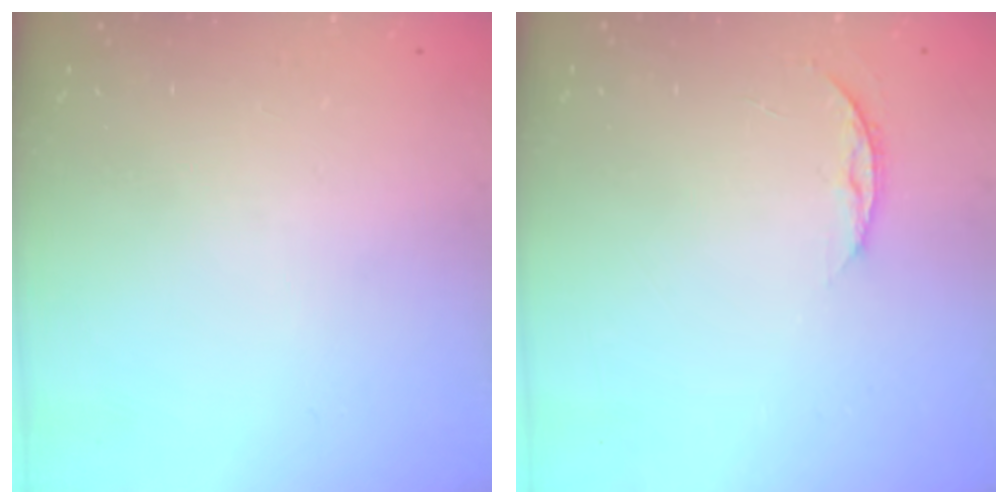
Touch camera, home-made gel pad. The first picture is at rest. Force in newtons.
{"total": 5.7, "press": 5.6, "slide": 0.7}